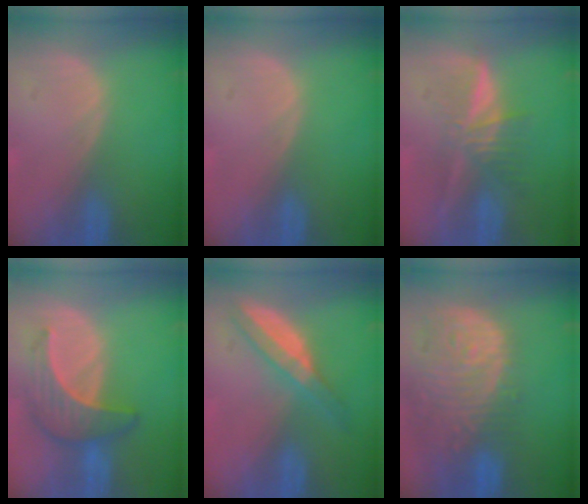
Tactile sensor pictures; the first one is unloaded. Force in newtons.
{"total": 0.0}
{"total": 5.9, "press": 5.6, "slide": 2.0}
{"total": 6.5, "press": 6.4, "slide": 1.1}
{"total": 6.2, "press": 5.4, "slide": 3.1}
{"total": 14.1, "press": 11.6, "slide": 8.1}